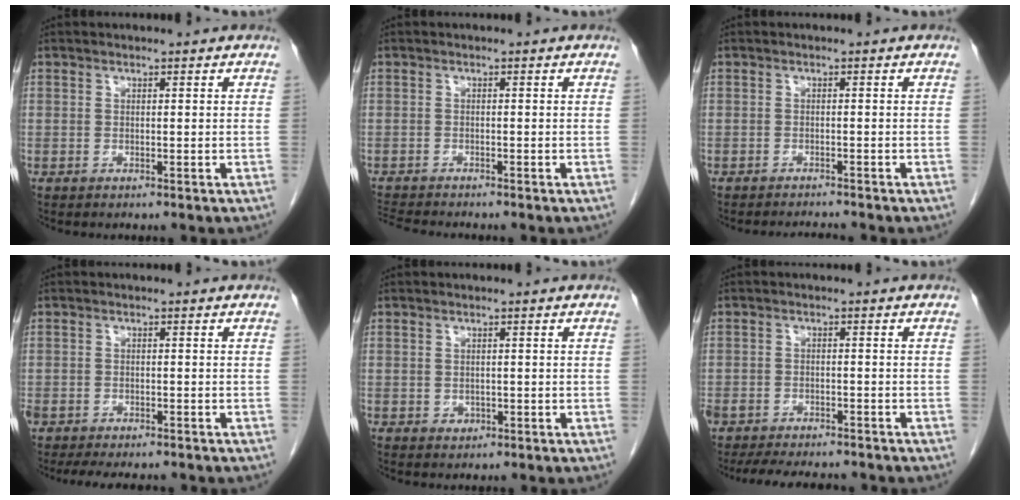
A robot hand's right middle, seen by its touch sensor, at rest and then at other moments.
{"total": 3.8, "force": [-3.7, -0.3, 0.9], "torque": [-0.022, -0.020, -0.066]}
{"total": 2.2, "force": [-2.2, -0.5, 0.1], "torque": [-0.003, -0.011, -0.033]}
{"total": 9.3, "force": [-8.0, 2.7, 4.0], "torque": [-0.061, -0.005, -0.108]}
{"total": 0.9, "force": [-0.3, 0.8, 0.3], "torque": [-0.007, 0.001, 0.000]}
{"total": 11.7, "force": [-10.3, 3.2, 4.6], "torque": [-0.081, -0.003, -0.139]}